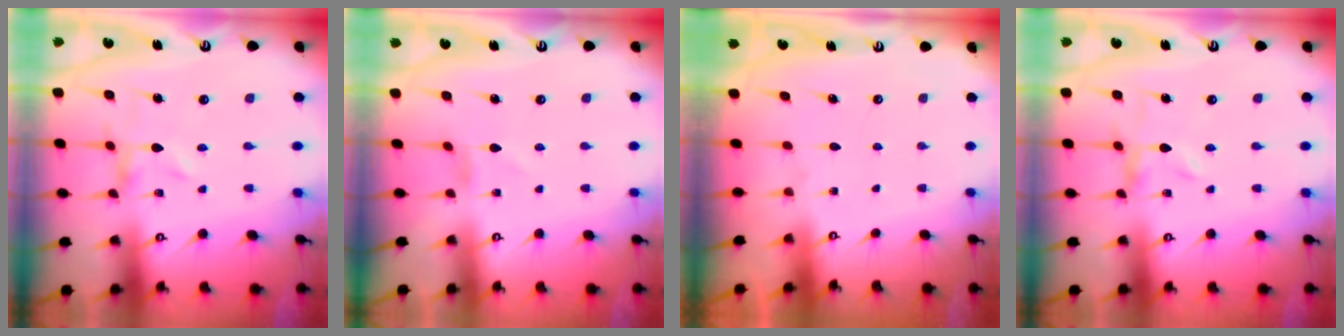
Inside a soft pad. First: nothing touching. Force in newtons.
{"total": 0.5, "press": 0.5, "slide": 0.1}
{"total": 1.6, "press": 1.6, "slide": 0.1}
{"total": 0.0}